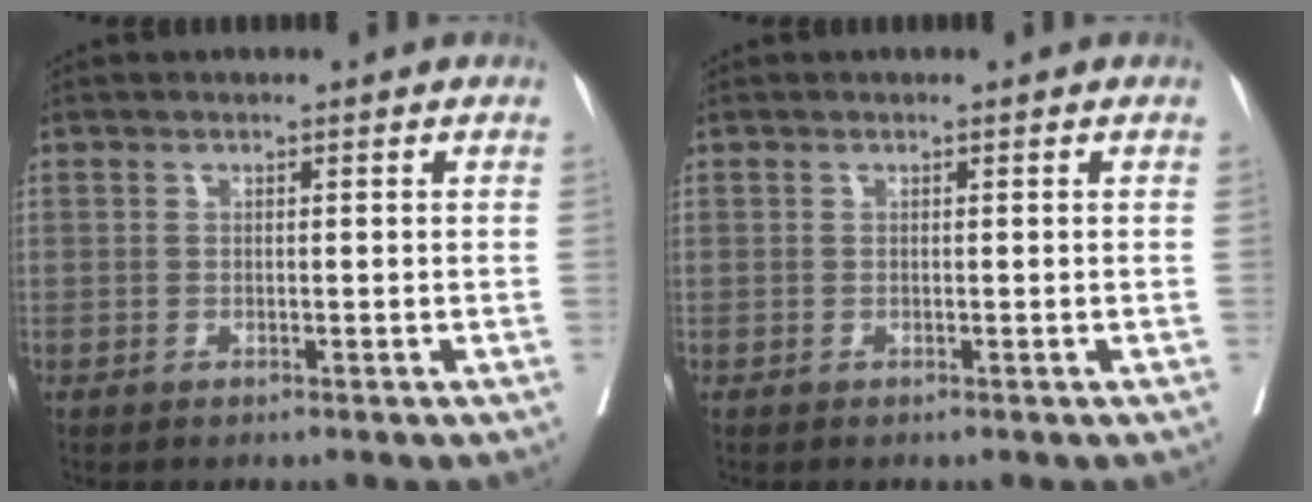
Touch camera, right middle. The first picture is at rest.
{"total": 0.0}